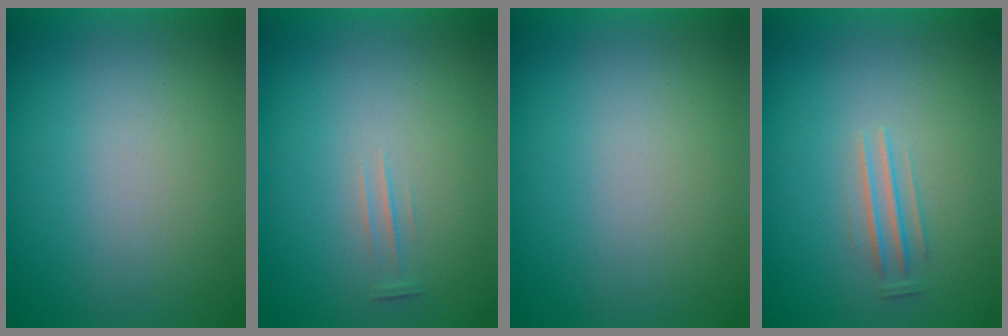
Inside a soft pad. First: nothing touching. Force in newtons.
{"total": 1.1}
{"total": 1.2}
{"total": 1.3}